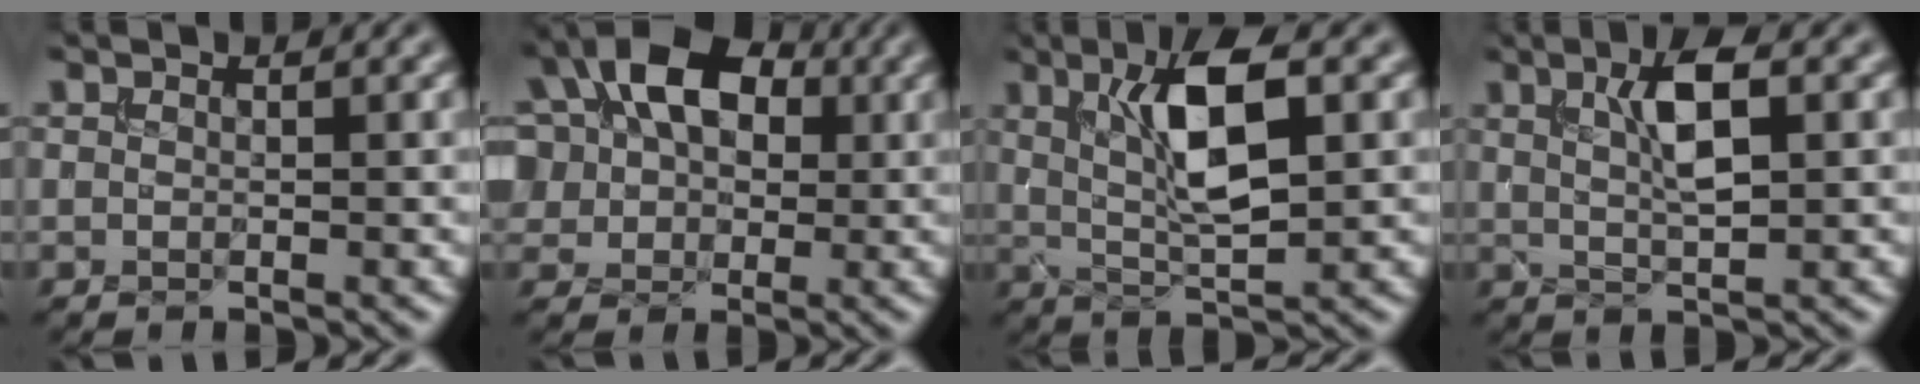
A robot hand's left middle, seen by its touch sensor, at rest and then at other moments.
{"total": 10.6, "force": [3.0, 7.7, 6.7], "torque": [-0.113, 0.048, 0.032]}
{"total": 6.9, "force": [1.6, 2.1, 6.4], "torque": [-0.111, 0.005, 0.031]}
{"total": 4.1, "force": [1.2, 1.1, 3.8], "torque": [-0.067, 0.007, 0.022]}